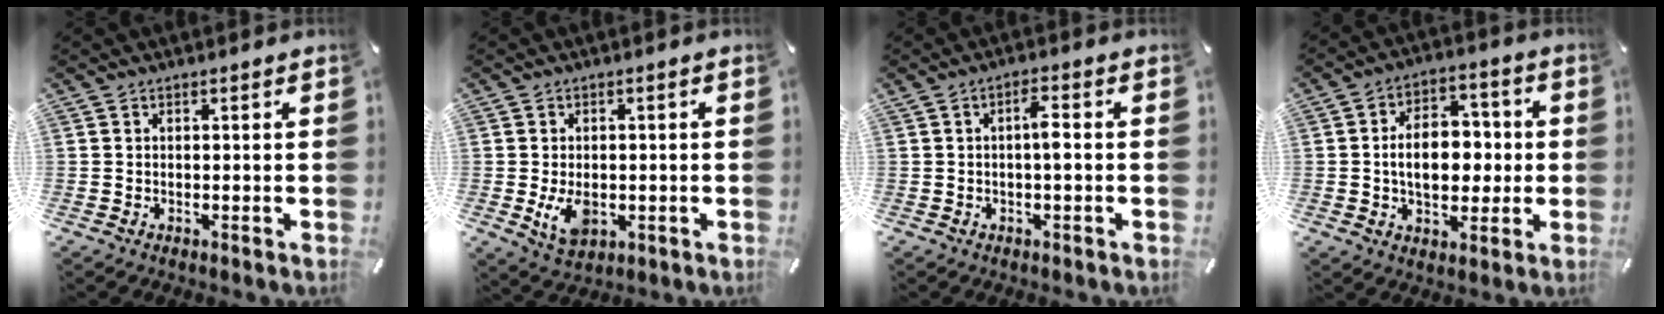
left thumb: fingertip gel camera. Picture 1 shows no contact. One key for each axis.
{"total": 6.2, "fx": -1.1, "fy": 4.1, "fz": 4.5, "tx": -0.094, "ty": -0.005, "tz": -0.020}
{"total": 3.5, "fx": -0.2, "fy": 0.9, "fz": 3.4, "tx": -0.065, "ty": 0.008, "tz": -0.007}
{"total": 12.3, "fx": -0.4, "fy": 8.7, "fz": 8.8, "tx": -0.134, "ty": 0.009, "tz": -0.008}